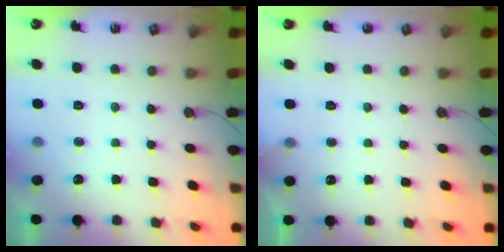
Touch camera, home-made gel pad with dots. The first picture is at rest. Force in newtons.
{"total": 2.8, "press": 2.8, "slide": 0.2}